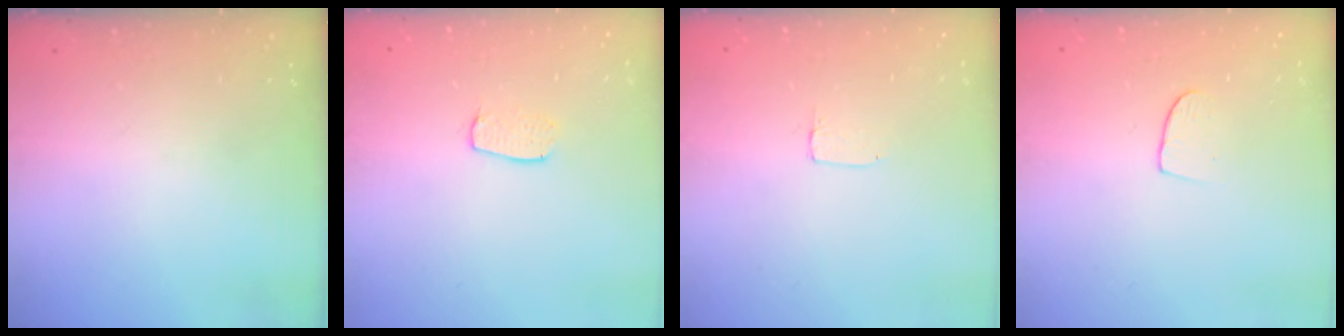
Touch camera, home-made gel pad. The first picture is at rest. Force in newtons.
{"total": 5.5, "press": 5.5, "slide": 0.4}
{"total": 1.2, "press": 1.2, "slide": 0.0}
{"total": 6.3, "press": 6.3, "slide": 0.5}